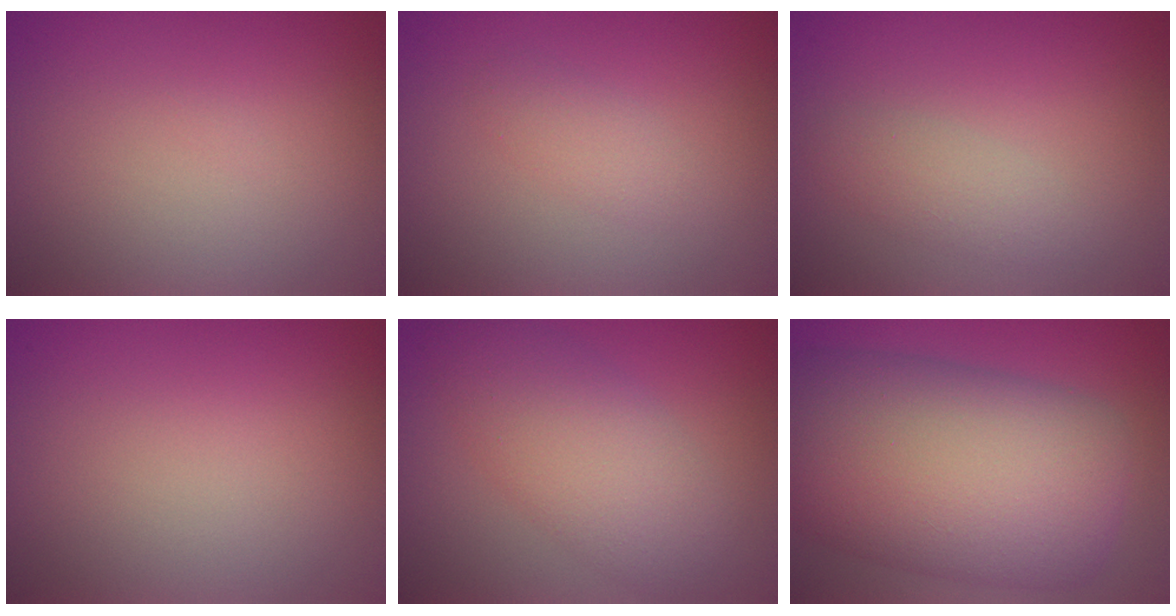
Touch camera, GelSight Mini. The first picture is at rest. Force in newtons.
{"total": 1.5, "press": 1.5, "slide": 0.1}
{"total": 1.8, "press": 1.8, "slide": 0.2}
{"total": 0.0}
{"total": 5.5, "press": 5.5, "slide": 0.3}
{"total": 14.0, "press": 14.0, "slide": 0.5}